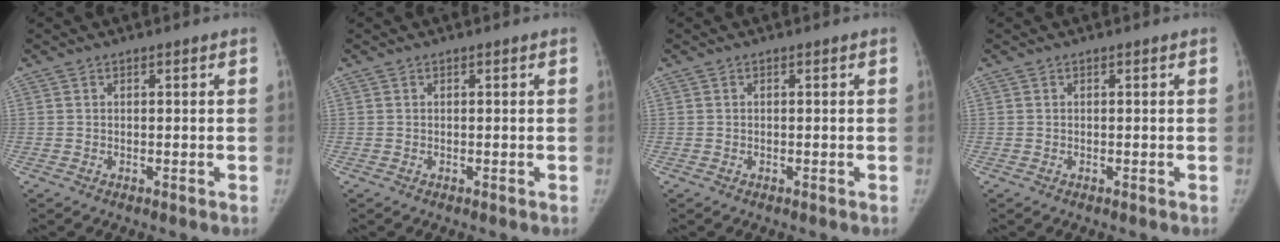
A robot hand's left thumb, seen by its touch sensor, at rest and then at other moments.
{"total": 0.0}
{"total": 0.0}
{"total": 0.0}